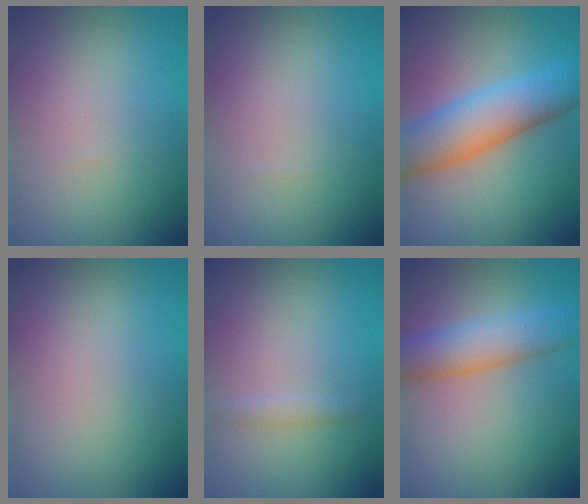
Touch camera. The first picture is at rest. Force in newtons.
{"total": 0.0}
{"total": 8.2, "press": 8.2, "slide": 0.2}
{"total": 0.0}
{"total": 1.0, "press": 1.0, "slide": 0.0}
{"total": 5.2, "press": 5.2, "slide": 0.3}